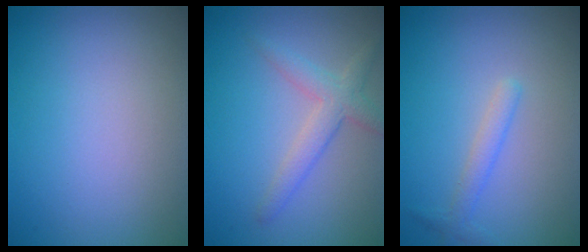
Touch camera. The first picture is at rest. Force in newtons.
{"total": 2.8, "press": 2.8, "slide": 0.2}
{"total": 1.5, "press": 1.5, "slide": 0.1}